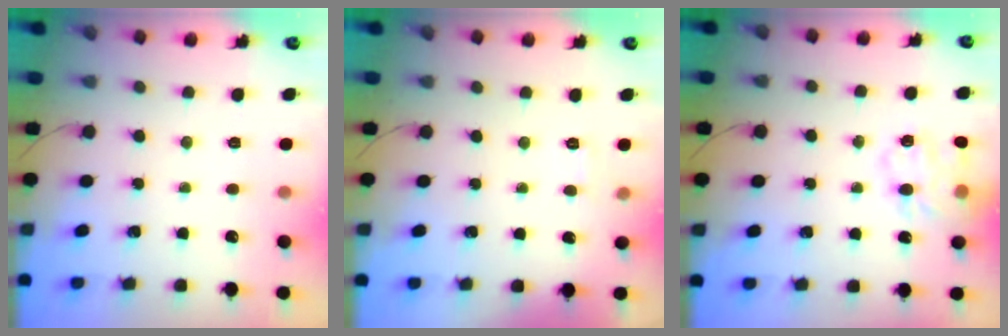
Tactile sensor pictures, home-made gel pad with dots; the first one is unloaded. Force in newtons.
{"total": 1.9, "press": 1.4, "slide": 1.3}
{"total": 15.9, "press": 15.7, "slide": 2.5}